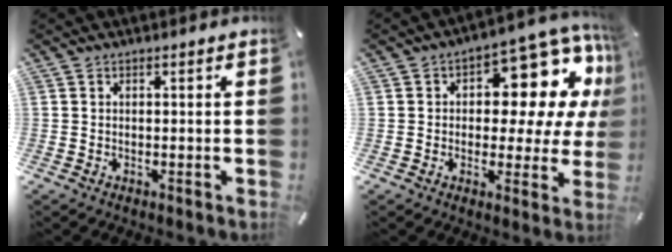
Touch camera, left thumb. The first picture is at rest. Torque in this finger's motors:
{"motor_torque": [2.42, 2.59, 1.16, -0.98, 0.26]}